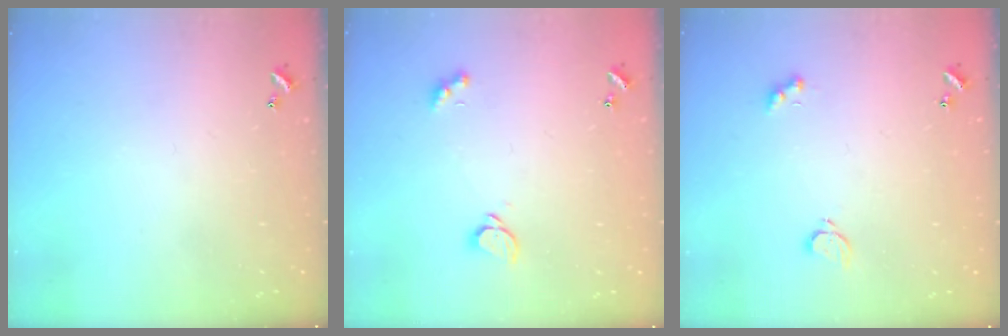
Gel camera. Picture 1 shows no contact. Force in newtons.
{"total": 1.9, "press": 1.8, "slide": 0.5}
{"total": 2.5, "press": 2.4, "slide": 0.5}